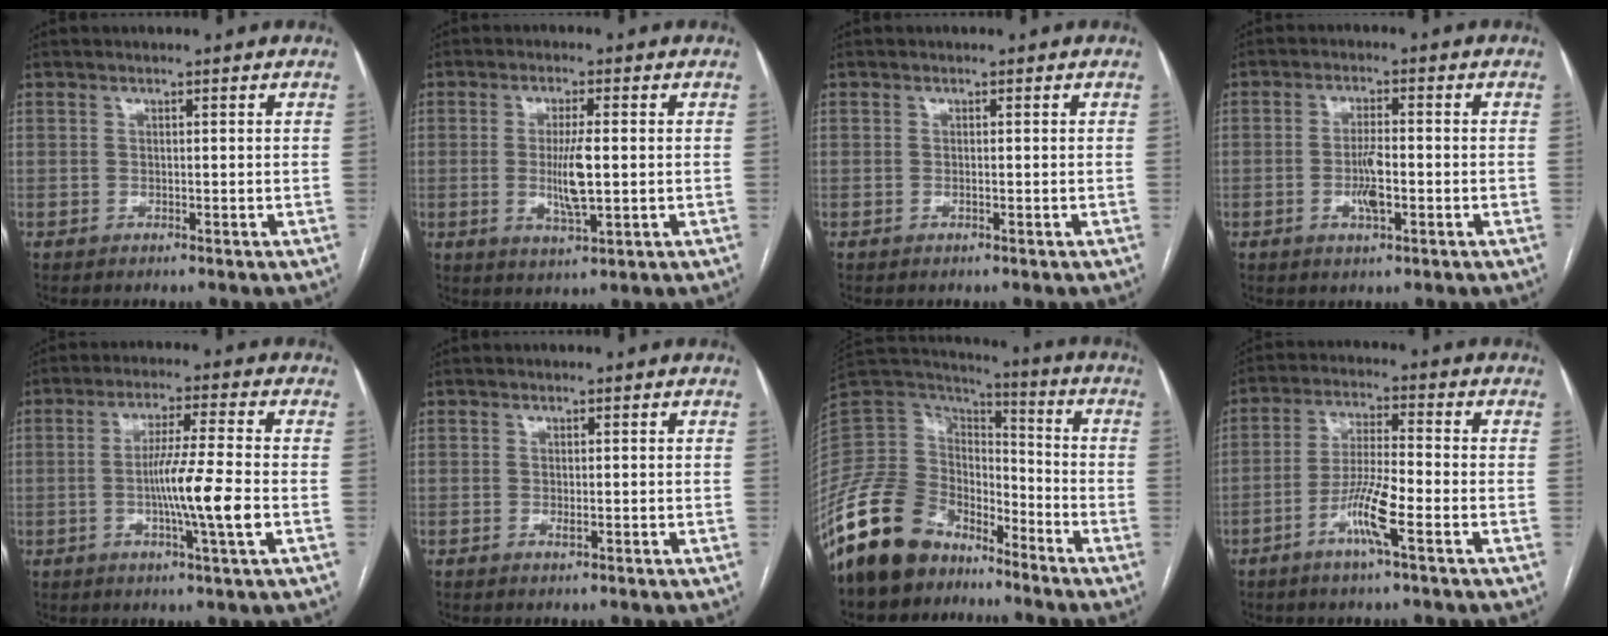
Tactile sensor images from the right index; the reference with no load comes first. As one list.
[{"total": 6.2, "force": [-0.3, 1.0, 6.1], "torque": [-0.116, -0.008, -0.005]}, {"total": 0.0}, {"total": 4.6, "force": [-1.3, 1.0, 4.2], "torque": [-0.083, -0.002, -0.020]}, {"total": 9.3, "force": [-1.9, -0.9, 9.1], "torque": [-0.163, -0.010, -0.036]}, {"total": 0.6, "force": [-0.2, 0.2, 0.6], "torque": [-0.008, -0.001, -0.004]}, {"total": 15.8, "force": [-11.3, 9.3, 6.1], "torque": [-0.134, 0.043, -0.214]}, {"total": 8.0, "force": [-3.7, 0.2, 7.1], "torque": [-0.139, -0.002, -0.072]}]